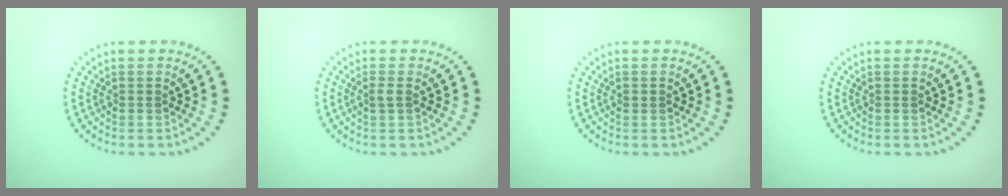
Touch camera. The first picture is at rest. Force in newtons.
{"total": 0.9, "press": 0.6, "slide": 0.6}
{"total": 0.6, "press": 0.6, "slide": 0.1}
{"total": 0.0}